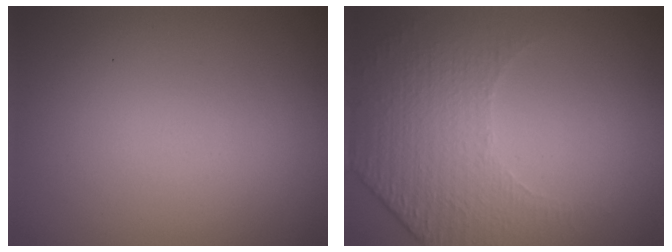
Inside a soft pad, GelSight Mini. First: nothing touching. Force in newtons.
{"total": 4.7, "press": 3.1, "slide": 3.5}